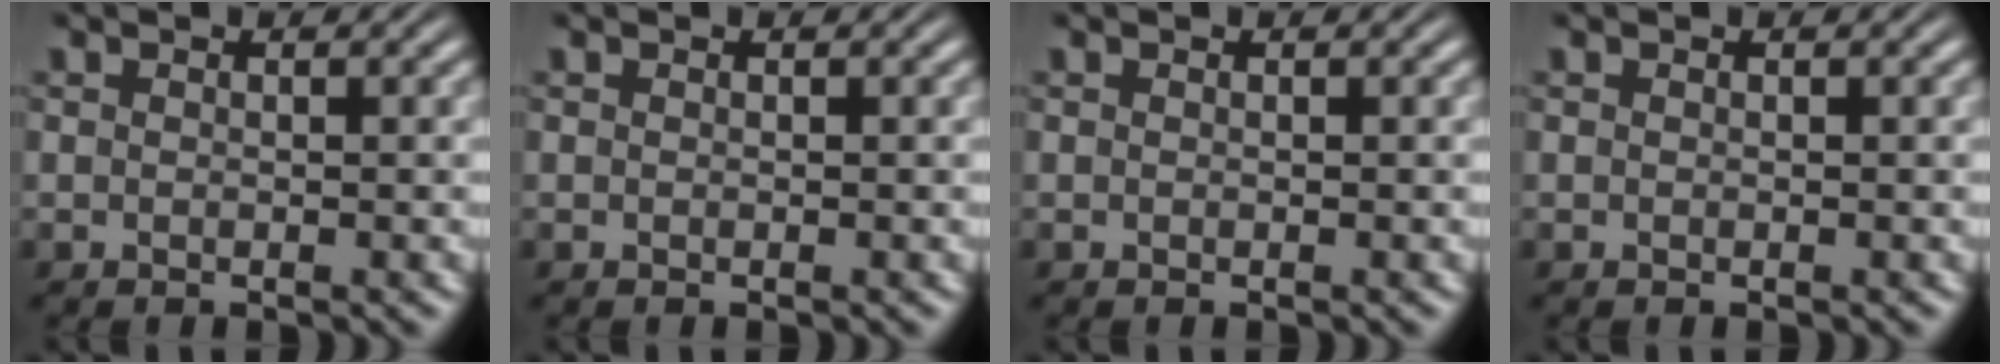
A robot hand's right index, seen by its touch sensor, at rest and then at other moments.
{"total": 0.0}
{"total": 0.0}
{"total": 0.0}